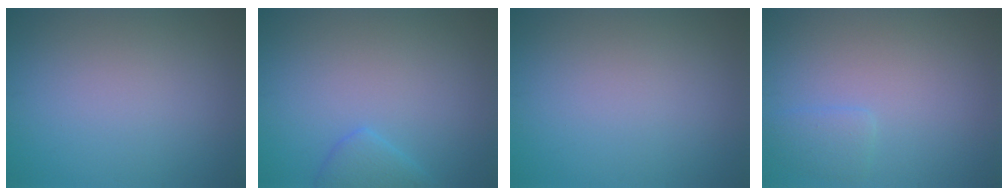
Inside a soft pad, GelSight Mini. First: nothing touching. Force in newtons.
{"total": 2.0, "press": 1.9, "slide": 0.2}
{"total": 0.0}
{"total": 1.4, "press": 1.4, "slide": 0.1}